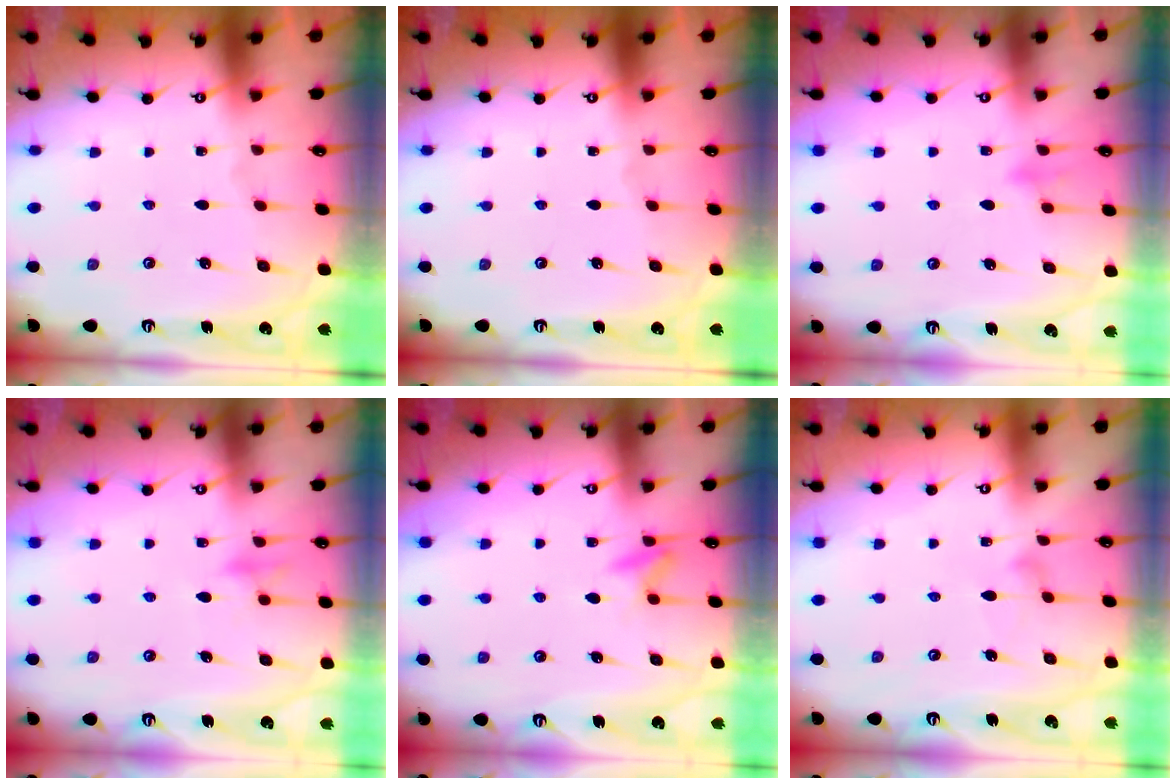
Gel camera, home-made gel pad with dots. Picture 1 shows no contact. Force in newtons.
{"total": 0.0}
{"total": 7.6, "press": 7.5, "slide": 0.8}
{"total": 9.7, "press": 9.7, "slide": 0.6}
{"total": 6.2, "press": 6.1, "slide": 0.8}
{"total": 6.1, "press": 6.1, "slide": 0.3}